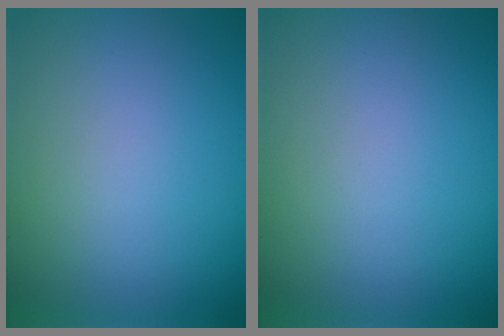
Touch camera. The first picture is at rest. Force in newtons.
{"total": 0.0}